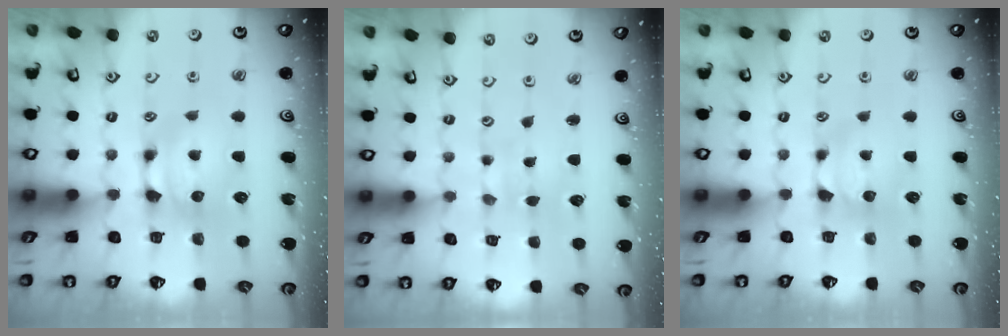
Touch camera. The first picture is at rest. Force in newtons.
{"total": 4.8, "press": 4.8, "slide": 0.2}
{"total": 0.8, "press": 0.7, "slide": 0.2}